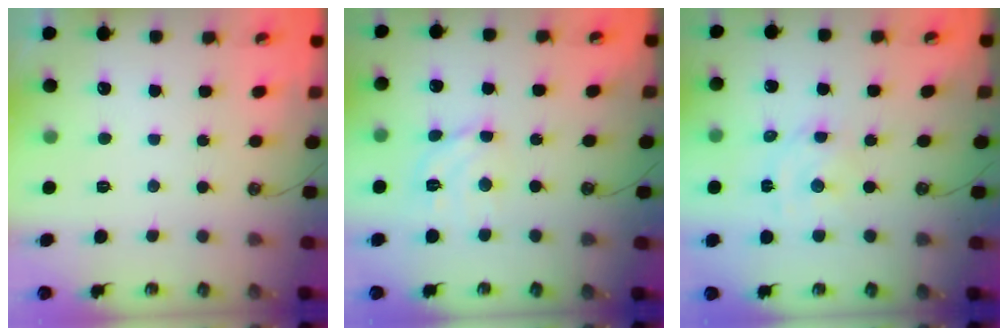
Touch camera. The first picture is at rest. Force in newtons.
{"total": 9.4, "press": 9.3, "slide": 1.2}
{"total": 3.4, "press": 3.4, "slide": 0.4}